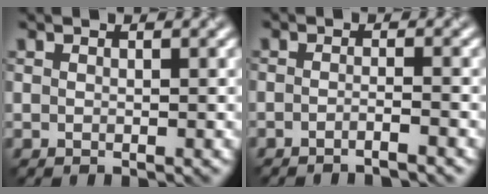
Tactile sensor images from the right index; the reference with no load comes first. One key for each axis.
{"total": 1.7, "fx": -1.6, "fy": 0.2, "fz": 0.6, "tx": -0.001, "ty": -0.005, "tz": -0.037}